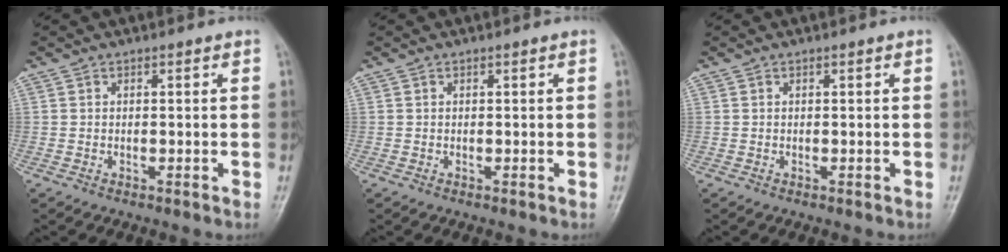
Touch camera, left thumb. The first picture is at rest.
{"total": 0.0}
{"total": 0.0}